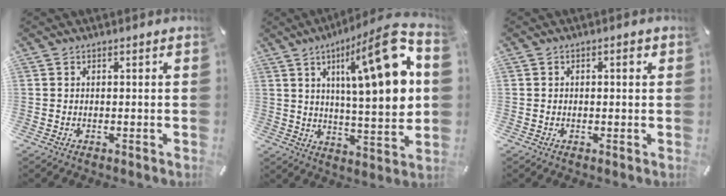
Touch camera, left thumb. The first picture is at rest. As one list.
[{"total": 22.6, "force": [7.3, 6.5, 20.4], "torque": [-0.295, -0.048, 0.101]}, {"total": 1.7, "force": [0.2, 0.8, 1.5], "torque": [-0.030, 0.005, 0.002]}]